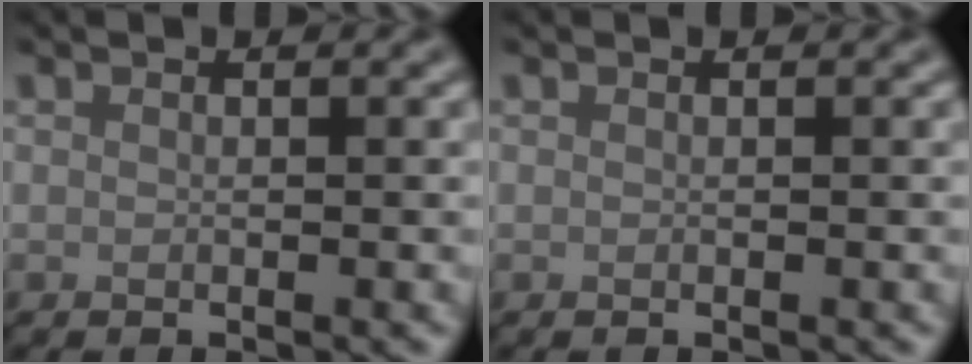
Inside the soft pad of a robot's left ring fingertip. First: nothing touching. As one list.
[{"total": 0.0}]